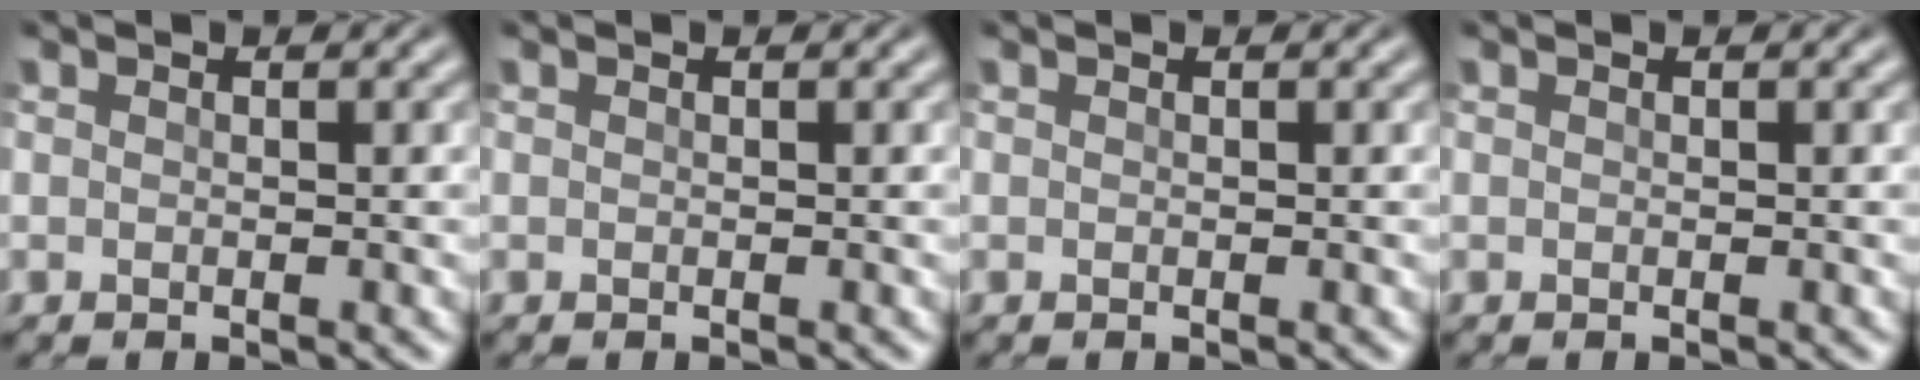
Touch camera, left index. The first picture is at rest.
{"total": 0.0}
{"total": 0.0}
{"total": 0.0}